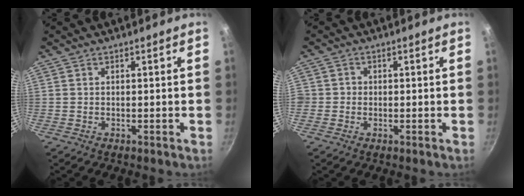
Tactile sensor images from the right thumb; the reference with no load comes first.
{"total": 1.8, "force": [-0.4, 1.8, 0.3], "torque": [0.006, 0.006, -0.010]}